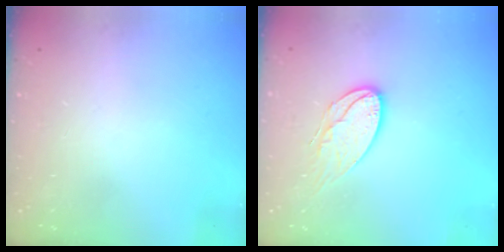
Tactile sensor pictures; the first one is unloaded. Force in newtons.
{"total": 11.6, "press": 11.5, "slide": 0.7}